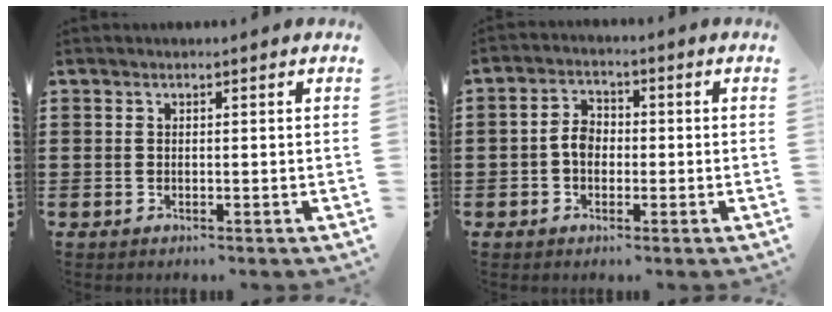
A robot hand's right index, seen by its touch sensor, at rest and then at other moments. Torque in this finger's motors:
{"motor_torque": [0.51, 0.53, 0.50, 0.09]}